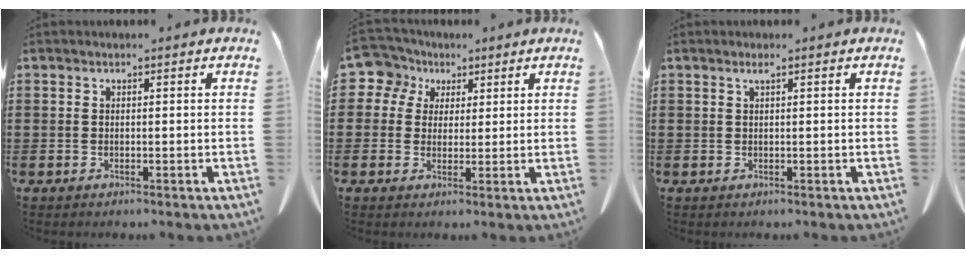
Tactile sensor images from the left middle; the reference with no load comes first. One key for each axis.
{"total": 6.4, "fx": 3.0, "fy": 5.3, "fz": 1.7, "tx": -0.066, "ty": 0.000, "tz": 0.052}
{"total": 0.9, "fx": 0.5, "fy": 0.0, "fz": 0.8, "tx": -0.016, "ty": 0.001, "tz": 0.008}